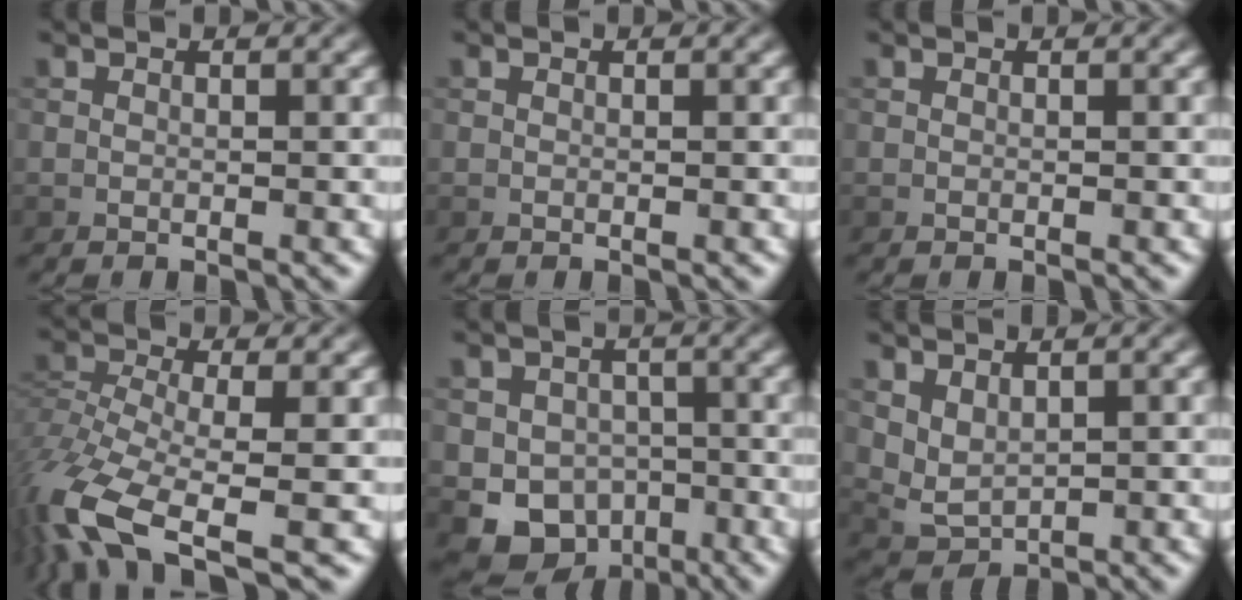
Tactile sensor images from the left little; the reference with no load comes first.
{"total": 0.0}
{"total": 0.0}
{"total": 10.5, "force": [-6.0, 3.7, 7.8], "torque": [-0.177, -0.010, -0.118]}
{"total": 8.3, "force": [-3.5, 7.1, 2.4], "torque": [-0.019, -0.022, -0.072]}
{"total": 2.4, "force": [1.2, 1.5, 1.5], "torque": [-0.033, -0.006, 0.031]}